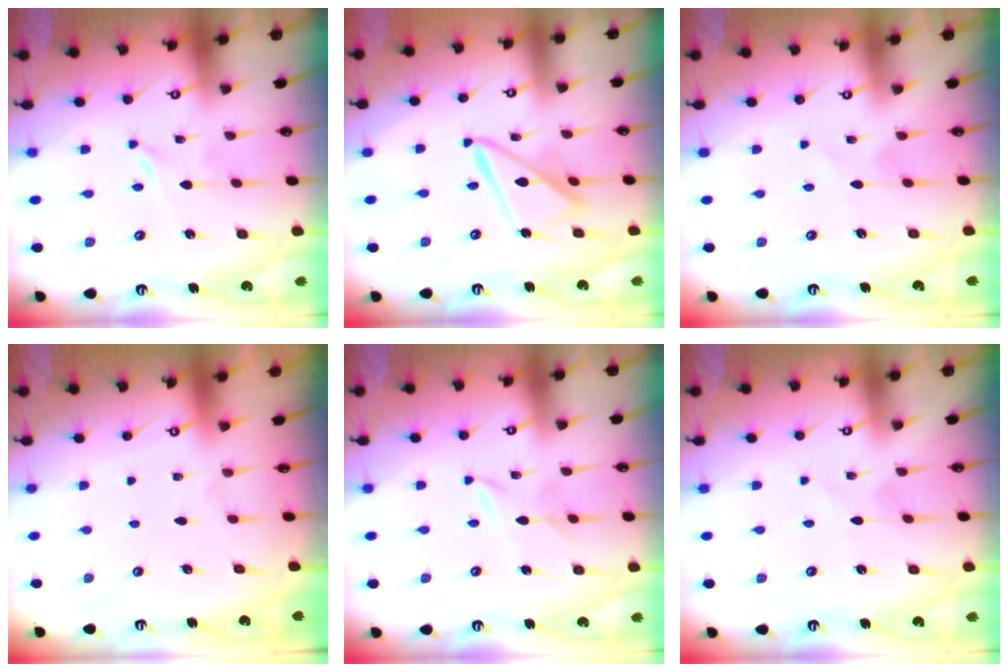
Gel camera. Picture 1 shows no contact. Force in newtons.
{"total": 13.0, "press": 12.9, "slide": 1.2}
{"total": 2.1, "press": 2.1, "slide": 0.1}
{"total": 0.0}
{"total": 2.4, "press": 2.3, "slide": 0.3}
{"total": 2.2, "press": 2.2, "slide": 0.2}